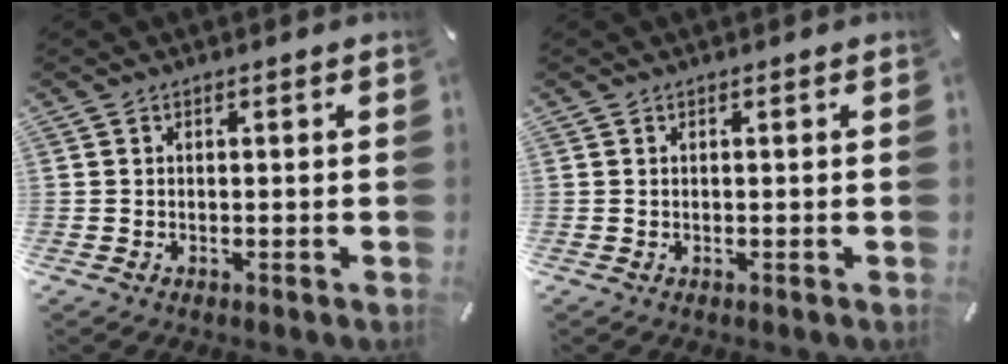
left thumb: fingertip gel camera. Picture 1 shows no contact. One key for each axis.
{"total": 0.0}